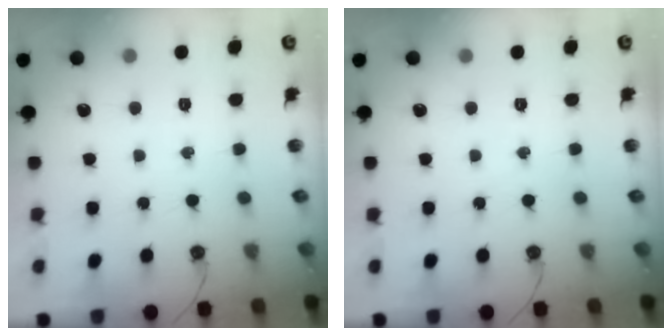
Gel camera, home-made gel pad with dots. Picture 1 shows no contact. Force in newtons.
{"total": 0.0}